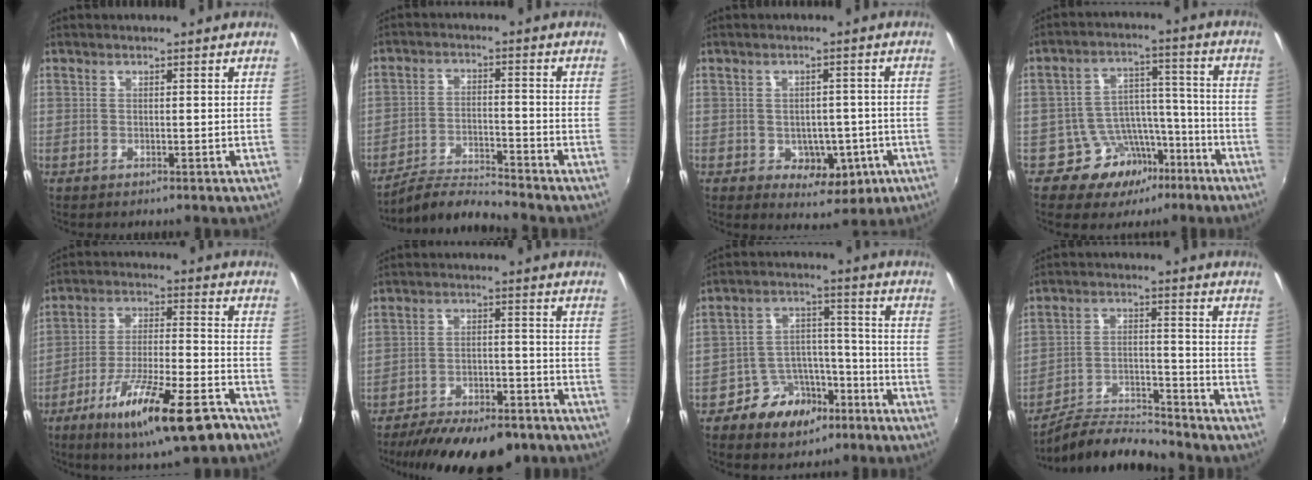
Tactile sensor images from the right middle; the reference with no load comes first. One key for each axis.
{"total": 6.8, "fx": -6.7, "fy": -0.8, "fz": 0.7, "tx": -0.028, "ty": 0.008, "tz": -0.127}
{"total": 7.7, "fx": -2.4, "fy": 5.9, "fz": 4.2, "tx": -0.071, "ty": -0.002, "tz": -0.020}
{"total": 10.6, "fx": -7.1, "fy": 7.4, "fz": 2.5, "tx": -0.044, "ty": 0.040, "tz": -0.100}
{"total": 17.5, "fx": -11.1, "fy": 2.8, "fz": 13.3, "tx": -0.239, "ty": -0.043, "tz": -0.182}
{"total": 19.1, "fx": -14.9, "fy": 6.6, "fz": 9.9, "tx": -0.188, "ty": -0.026, "tz": -0.213}
{"total": 10.4, "fx": -6.5, "fy": 6.9, "fz": 4.1, "tx": -0.080, "ty": 0.027, "tz": -0.095}
{"total": 9.8, "fx": -9.6, "fy": 1.1, "fz": 1.8, "tx": -0.044, "ty": 0.005, "tz": -0.172}